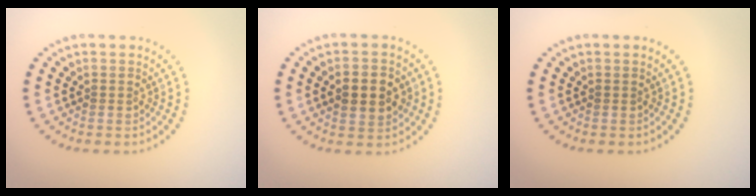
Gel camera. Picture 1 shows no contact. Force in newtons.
{"total": 4.2, "press": 4.2, "slide": 0.2}
{"total": 0.0}